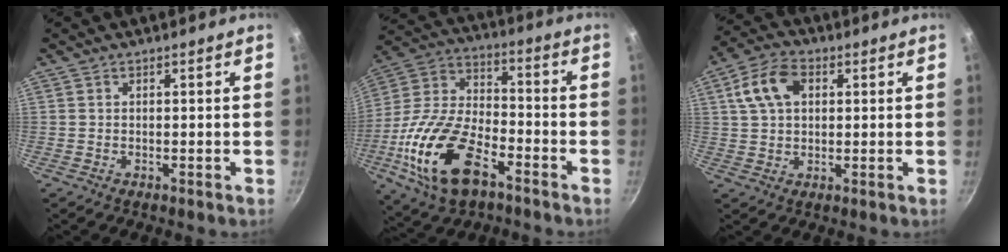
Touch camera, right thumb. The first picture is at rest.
{"total": 21.4, "force": [-9.1, 11.2, 15.8], "torque": [-0.302, 0.037, -0.182]}
{"total": 9.1, "force": [2.6, 6.2, 6.2], "torque": [-0.106, 0.014, 0.040]}